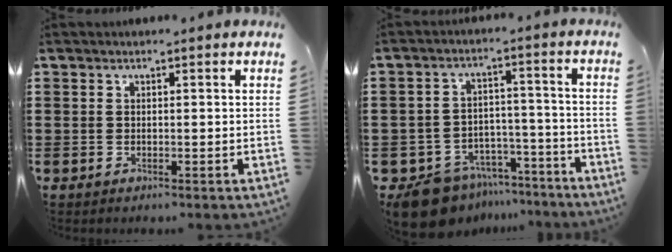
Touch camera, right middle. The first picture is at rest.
{"total": 9.4, "force": [-8.4, 3.7, 2.0], "torque": [-0.051, 0.034, -0.160]}